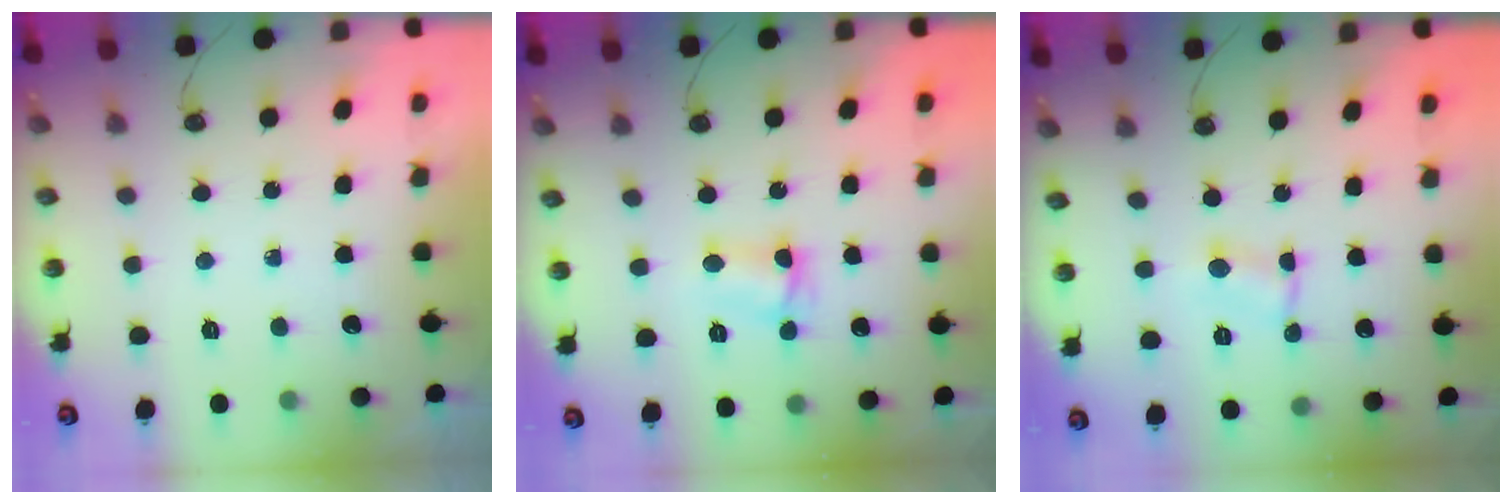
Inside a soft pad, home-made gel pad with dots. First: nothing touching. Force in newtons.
{"total": 5.1, "press": 3.8, "slide": 3.4}
{"total": 1.3, "press": 1.3, "slide": 0.2}